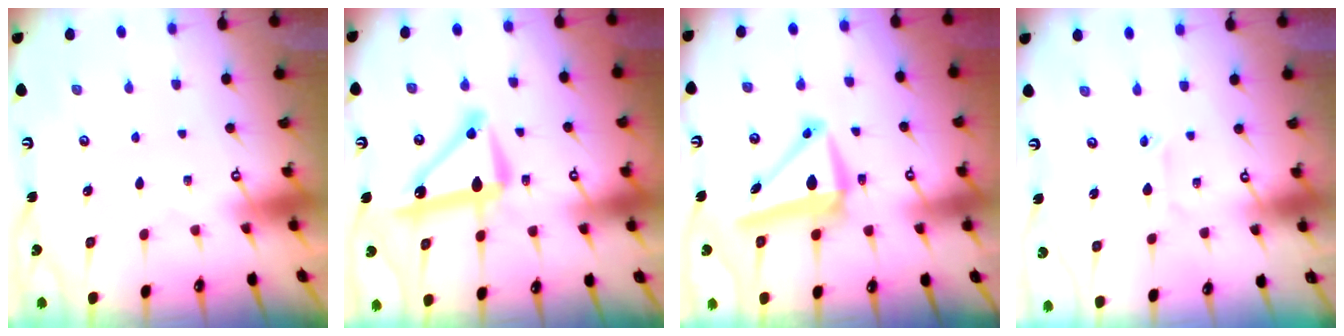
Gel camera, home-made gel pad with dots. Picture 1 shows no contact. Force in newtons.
{"total": 11.1, "press": 11.1, "slide": 0.3}
{"total": 8.2, "press": 8.0, "slide": 1.6}
{"total": 2.7, "press": 2.5, "slide": 1.0}